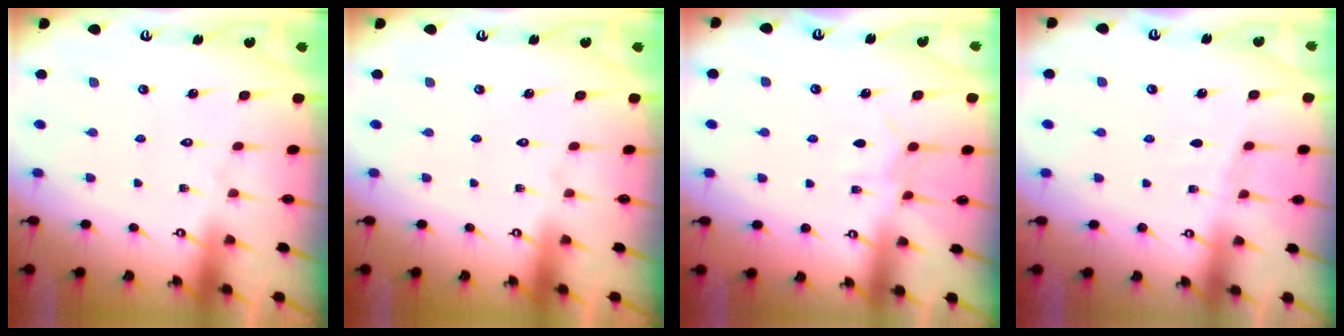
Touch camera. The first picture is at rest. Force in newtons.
{"total": 0.0}
{"total": 4.6, "press": 4.5, "slide": 0.5}
{"total": 2.4, "press": 2.4, "slide": 0.4}